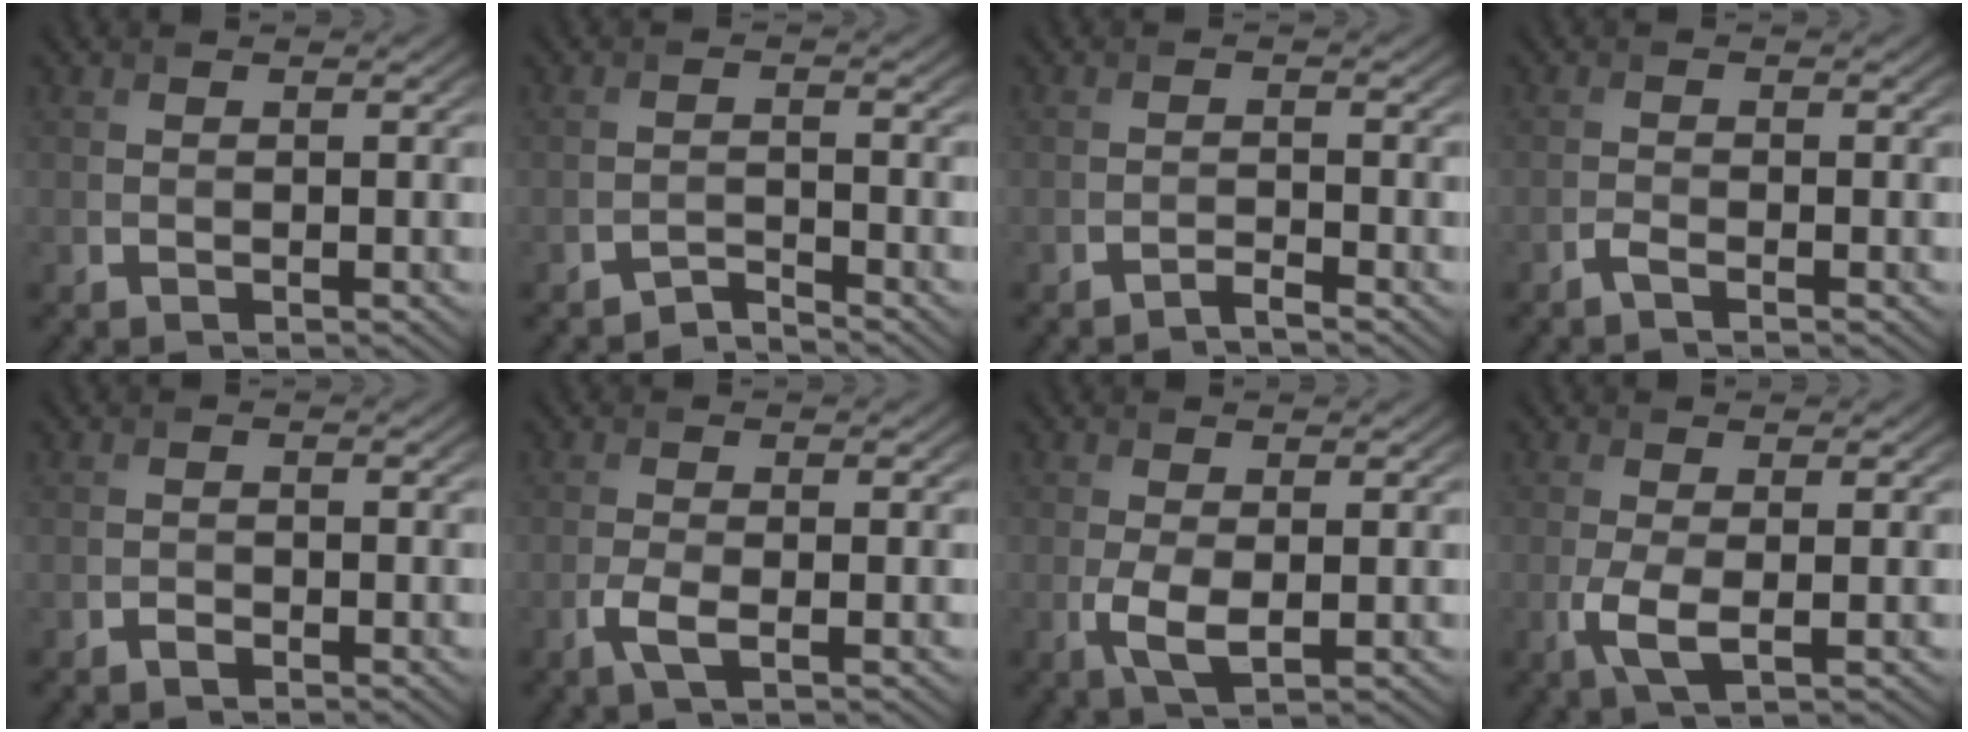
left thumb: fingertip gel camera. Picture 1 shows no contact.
{"total": 1.9, "force": [-1.9, 0.1, 0.3], "torque": [-0.002, 0.004, -0.043]}
{"total": 1.3, "force": [-1.2, 0.0, 0.6], "torque": [-0.008, 0.001, -0.029]}
{"total": 1.1, "force": [-0.9, 0.1, 0.7], "torque": [-0.015, 0.001, -0.022]}
{"total": 0.7, "force": [-0.6, 0.3, 0.3], "torque": [-0.005, -0.002, -0.011]}
{"total": 2.5, "force": [-1.0, 0.7, 2.2], "torque": [-0.055, 0.000, -0.027]}
{"total": 3.4, "force": [-0.5, 1.4, 3.0], "torque": [-0.075, -0.009, -0.009]}
{"total": 3.4, "force": [-0.6, 1.0, 3.2], "torque": [-0.080, -0.007, -0.016]}